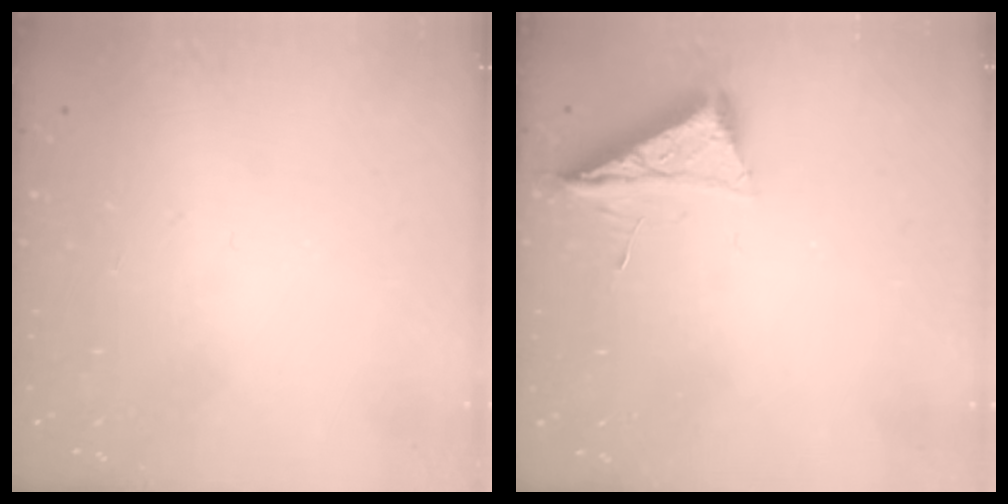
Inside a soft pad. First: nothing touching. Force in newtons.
{"total": 6.8, "press": 6.8, "slide": 0.9}